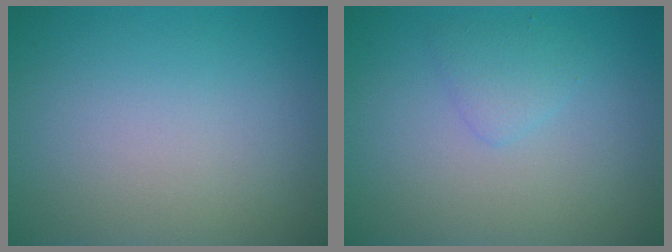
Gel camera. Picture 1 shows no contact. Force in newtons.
{"total": 1.4, "press": 1.4, "slide": 0.0}